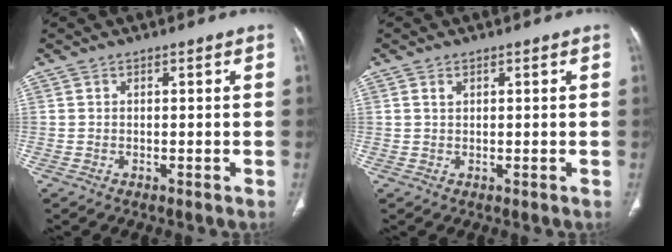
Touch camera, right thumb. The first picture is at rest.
{"total": 1.1, "force": [0.5, 0.7, 0.6], "torque": [-0.012, 0.001, 0.011]}